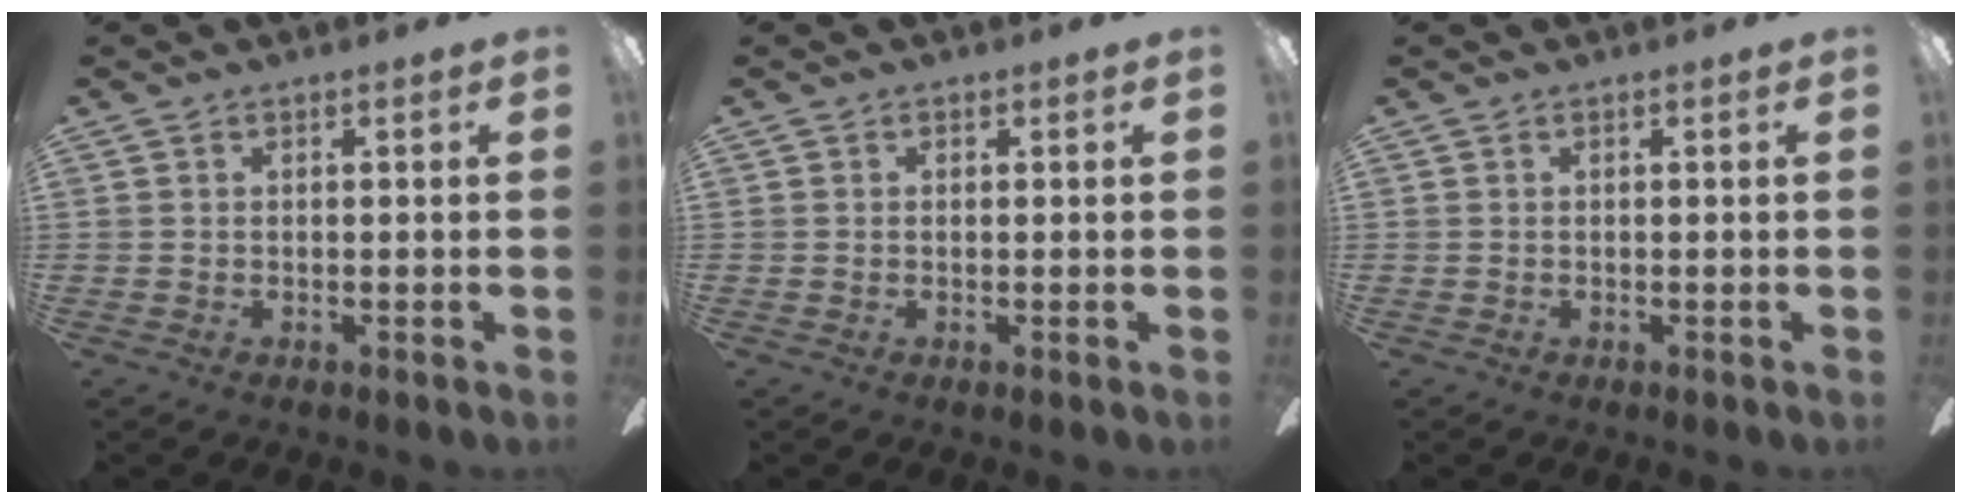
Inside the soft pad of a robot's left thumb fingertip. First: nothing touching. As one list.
[{"total": 0.0}, {"total": 0.0}]